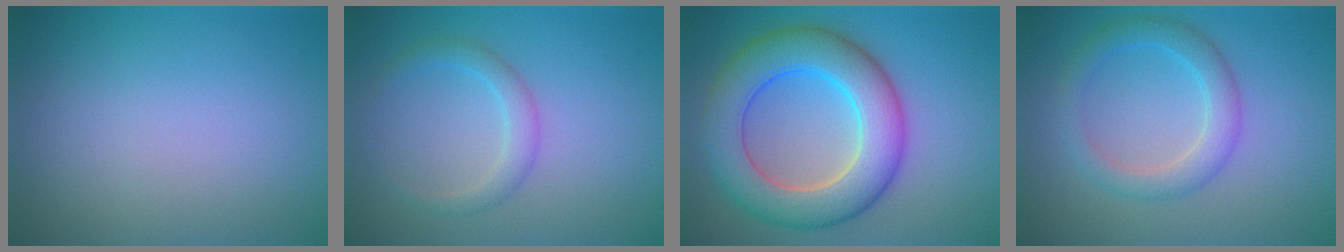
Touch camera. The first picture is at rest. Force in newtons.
{"total": 2.0, "press": 2.0, "slide": 0.1}
{"total": 8.9, "press": 8.9, "slide": 0.2}
{"total": 3.2, "press": 3.2, "slide": 0.2}